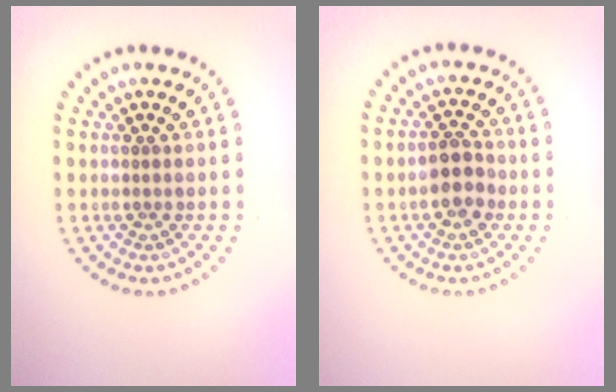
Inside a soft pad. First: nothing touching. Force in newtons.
{"total": 2.9, "press": 2.8, "slide": 0.7}